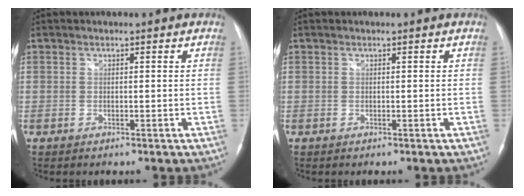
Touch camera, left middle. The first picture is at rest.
{"total": 0.0}